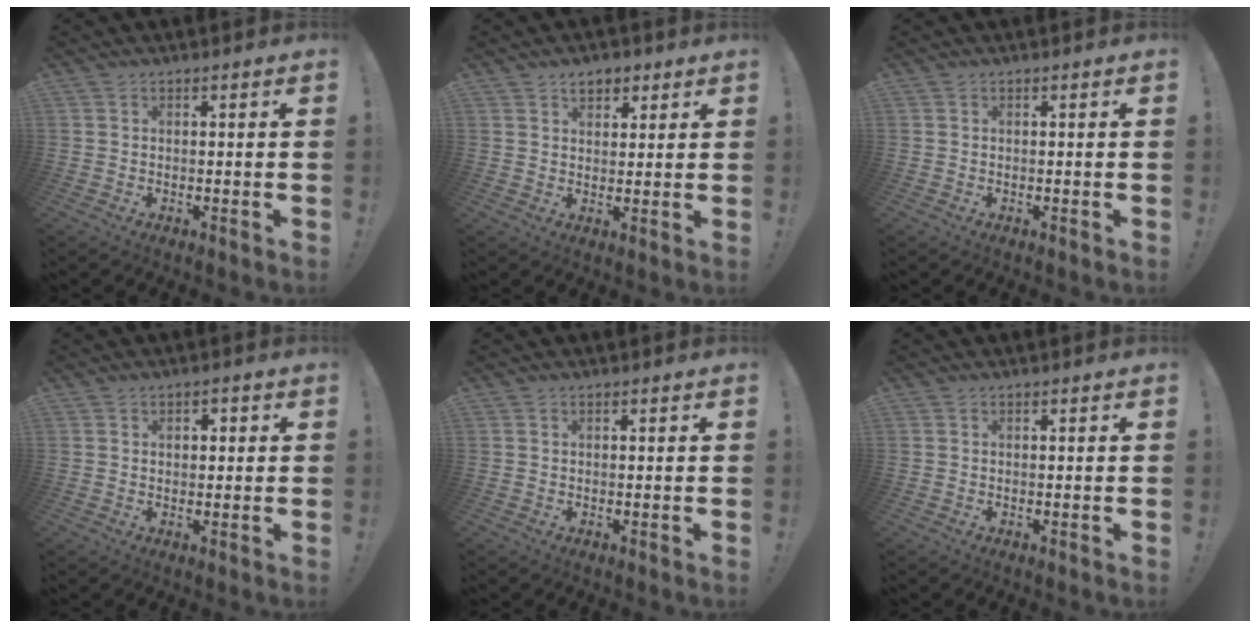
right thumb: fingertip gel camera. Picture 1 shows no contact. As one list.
[{"total": 4.6, "force": [2.8, 3.1, 1.9], "torque": [-0.019, -0.006, 0.049]}, {"total": 0.0}, {"total": 1.4, "force": [0.1, 1.3, 0.6], "torque": [-0.005, 0.002, -0.001]}, {"total": 0.0}, {"total": 0.0}]